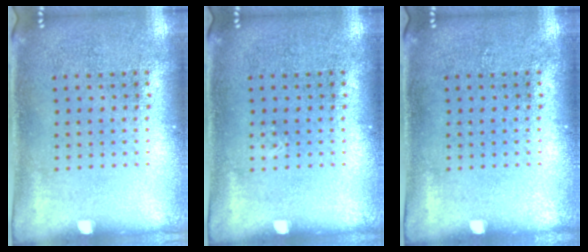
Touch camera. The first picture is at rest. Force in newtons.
{"total": 0.0}
{"total": 0.0}